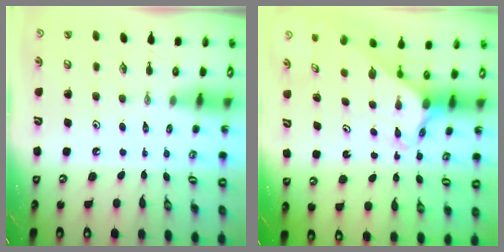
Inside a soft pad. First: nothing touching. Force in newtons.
{"total": 3.7, "press": 3.7, "slide": 0.3}